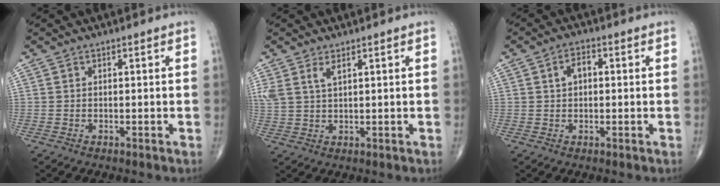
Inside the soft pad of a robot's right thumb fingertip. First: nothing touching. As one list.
[{"total": 3.8, "force": [2.1, 1.5, 2.8], "torque": [-0.064, 0.000, 0.050]}, {"total": 3.6, "force": [0.7, 2.3, 2.7], "torque": [-0.043, 0.012, 0.007]}]